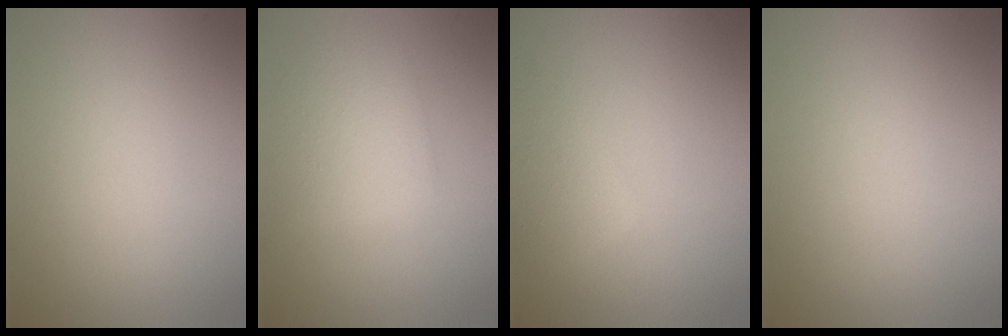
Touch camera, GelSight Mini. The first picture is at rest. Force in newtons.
{"total": 2.9, "press": 2.9, "slide": 0.2}
{"total": 2.9, "press": 2.9, "slide": 0.2}
{"total": 0.0}